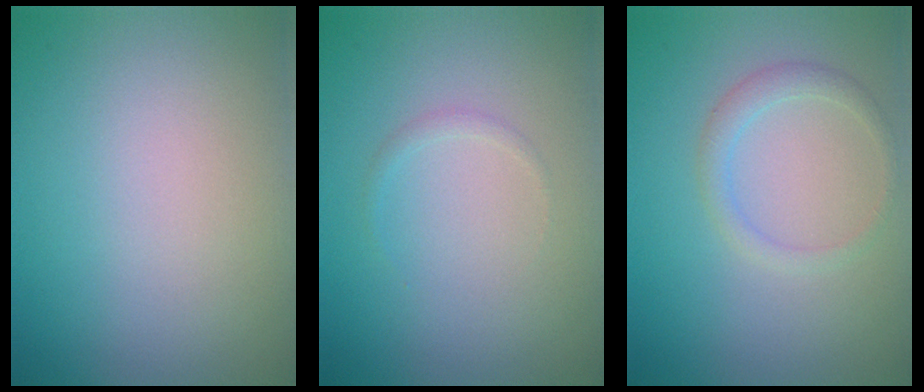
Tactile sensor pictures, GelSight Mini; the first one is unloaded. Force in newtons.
{"total": 0.6, "press": 0.6, "slide": 0.1}
{"total": 1.7, "press": 1.7, "slide": 0.1}